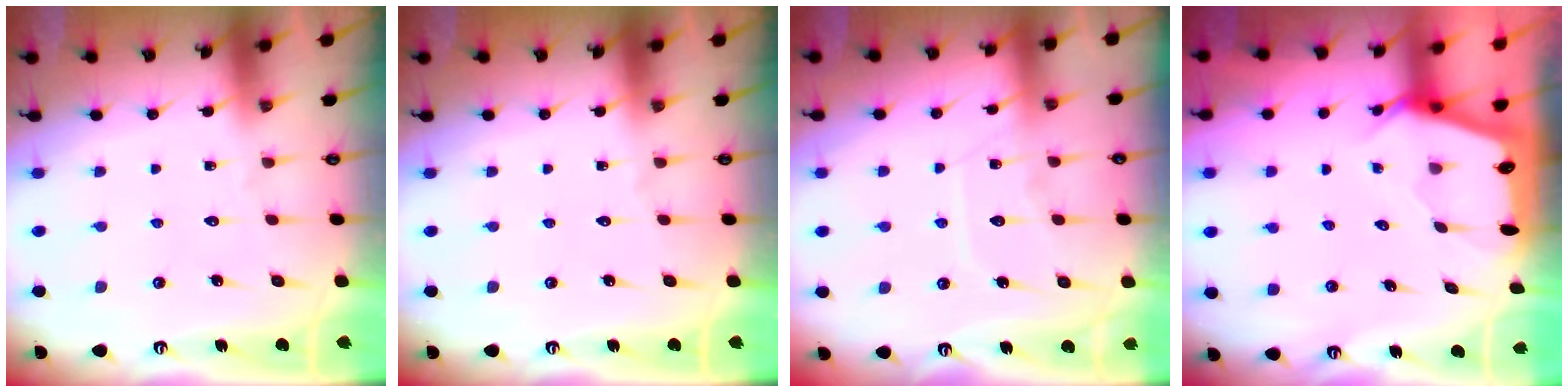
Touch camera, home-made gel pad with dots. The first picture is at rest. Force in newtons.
{"total": 0.0}
{"total": 8.0, "press": 8.0, "slide": 0.9}
{"total": 2.5, "press": 2.5, "slide": 0.3}